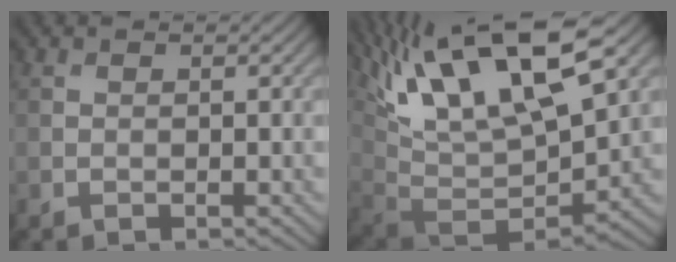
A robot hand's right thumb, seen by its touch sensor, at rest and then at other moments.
{"total": 17.8, "force": [8.8, 6.4, 14.1], "torque": [-0.281, 0.020, 0.156]}